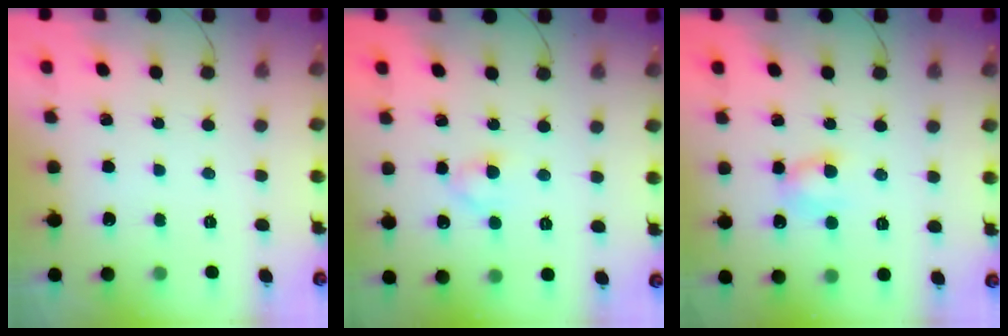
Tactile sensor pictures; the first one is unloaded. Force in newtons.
{"total": 2.7, "press": 2.4, "slide": 1.2}
{"total": 5.1, "press": 5.1, "slide": 0.7}